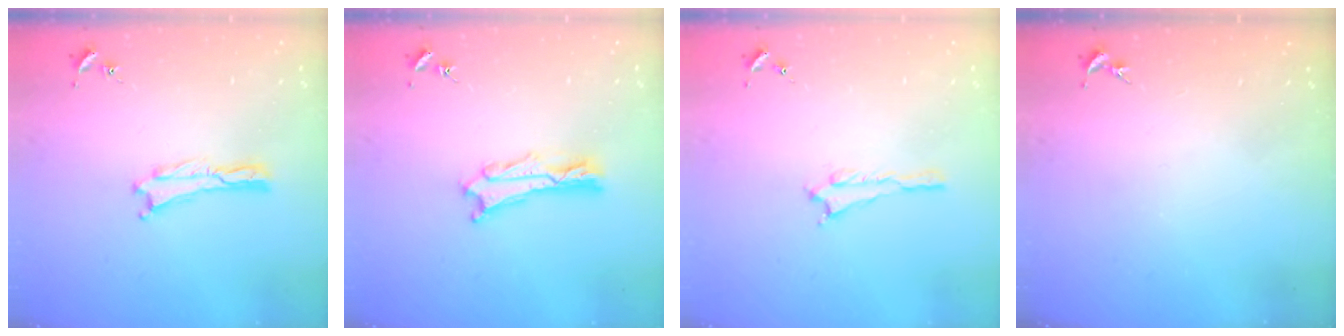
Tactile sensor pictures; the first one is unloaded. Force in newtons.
{"total": 2.4, "press": 2.4, "slide": 0.3}
{"total": 0.6, "press": 0.6, "slide": 0.2}
{"total": 0.0}